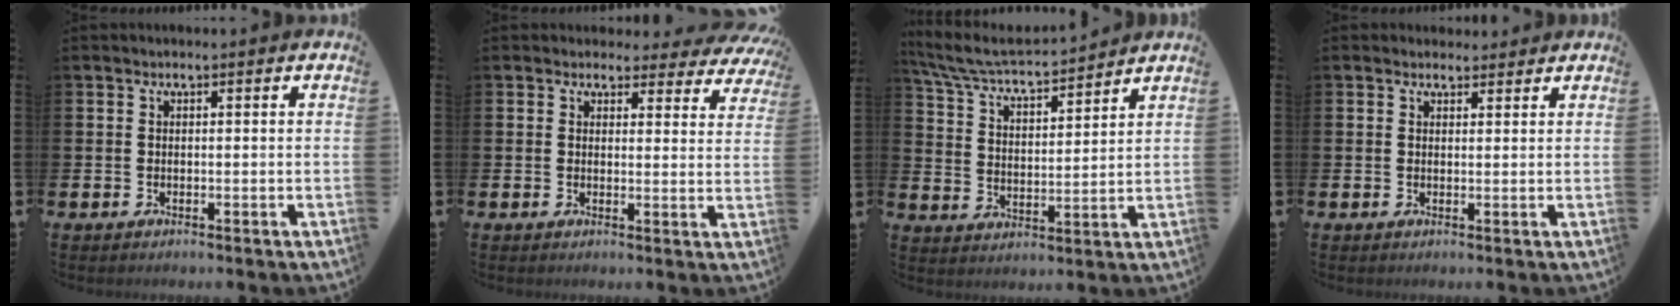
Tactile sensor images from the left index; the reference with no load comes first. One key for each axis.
{"total": 2.9, "fx": 2.4, "fy": 1.5, "fz": 0.3, "tx": -0.002, "ty": -0.020, "tz": 0.037}
{"total": 6.2, "fx": 5.8, "fy": 1.0, "fz": 1.8, "tx": -0.066, "ty": -0.042, "tz": 0.097}
{"total": 1.9, "fx": 1.7, "fy": 0.7, "fz": 0.0, "tx": 0.007, "ty": -0.003, "tz": 0.030}